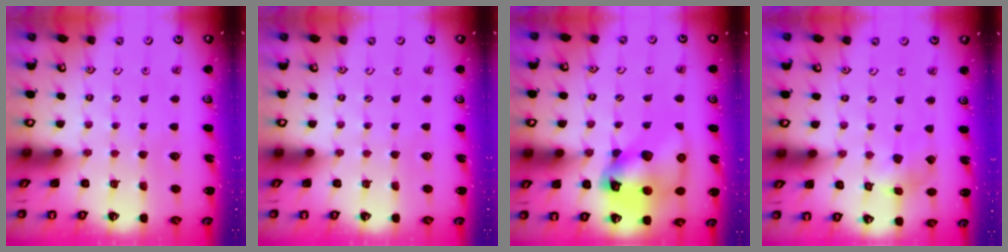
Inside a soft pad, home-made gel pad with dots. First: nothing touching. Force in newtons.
{"total": 0.0}
{"total": 16.3, "press": 16.2, "slide": 2.5}
{"total": 3.6, "press": 3.6, "slide": 0.4}